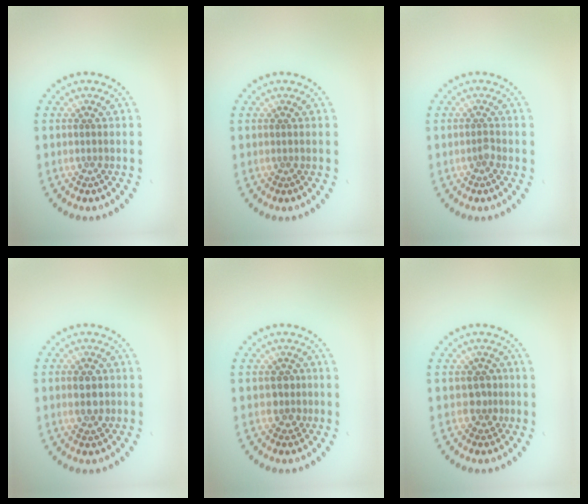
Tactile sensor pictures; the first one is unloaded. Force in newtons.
{"total": 0.0}
{"total": 0.8, "press": 0.5, "slide": 0.6}
{"total": 2.8, "press": 2.8, "slide": 0.2}
{"total": 1.5, "press": 1.3, "slide": 0.8}
{"total": 1.6, "press": 1.3, "slide": 0.9}